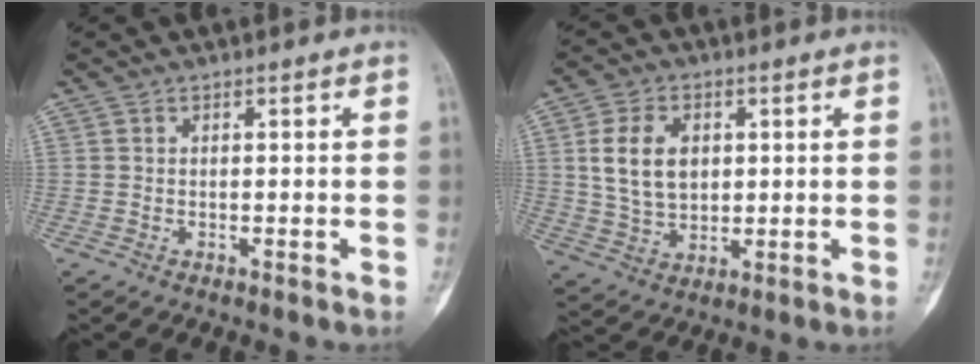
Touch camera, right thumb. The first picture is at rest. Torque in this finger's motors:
{"motor_torque": [0.94, 1.55, 0.89, 0.02, 0.25]}